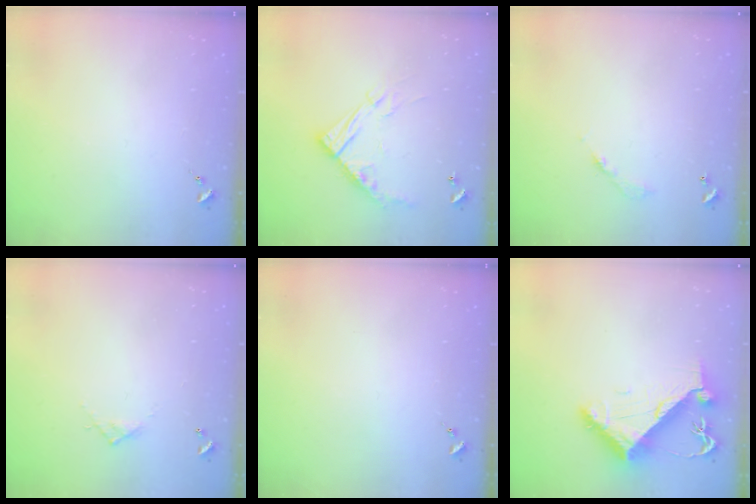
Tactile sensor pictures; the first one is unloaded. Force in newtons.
{"total": 14.3, "press": 14.3, "slide": 1.0}
{"total": 3.6, "press": 3.6, "slide": 0.2}
{"total": 4.2, "press": 4.2, "slide": 0.2}
{"total": 0.0}
{"total": 10.3, "press": 10.2, "slide": 1.5}